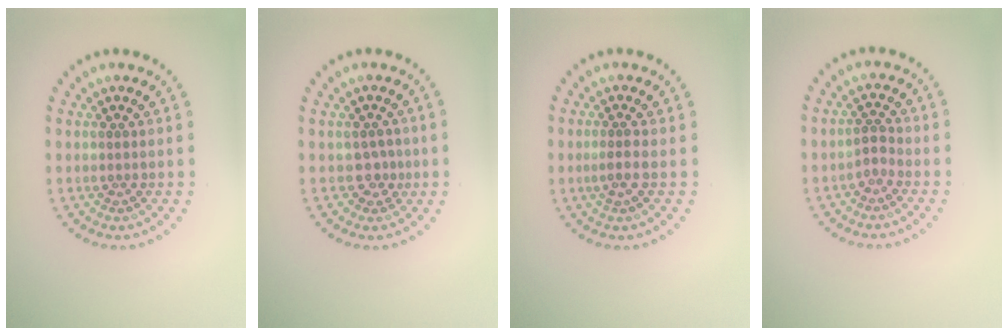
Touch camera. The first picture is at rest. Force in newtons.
{"total": 1.7, "press": 1.4, "slide": 1.0}
{"total": 1.4, "press": 1.1, "slide": 0.8}
{"total": 1.1, "press": 0.8, "slide": 0.7}